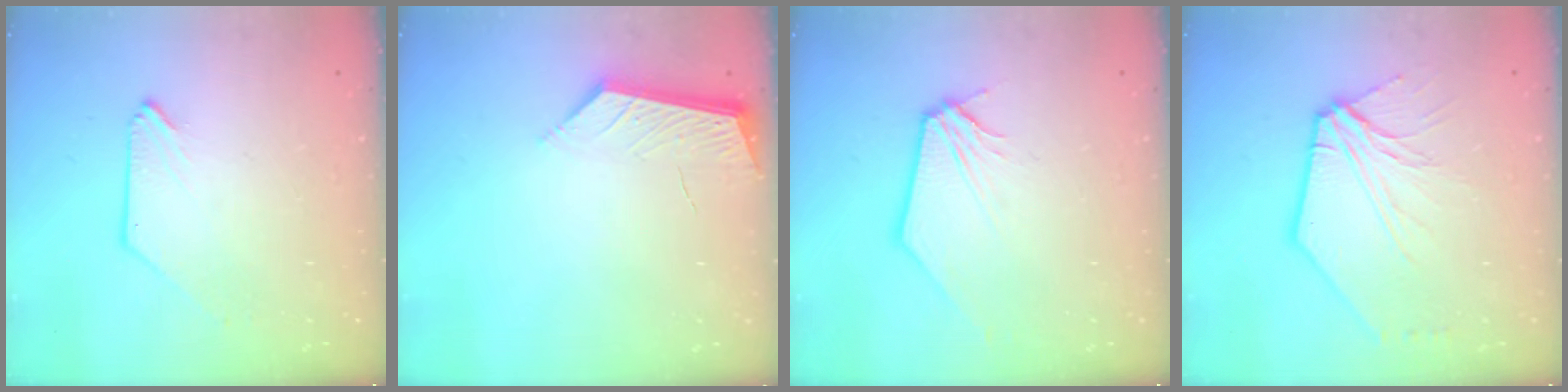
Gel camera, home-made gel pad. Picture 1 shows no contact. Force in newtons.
{"total": 4.3, "press": 4.2, "slide": 0.5}
{"total": 0.7, "press": 0.7, "slide": 0.2}
{"total": 11.0, "press": 10.8, "slide": 1.8}